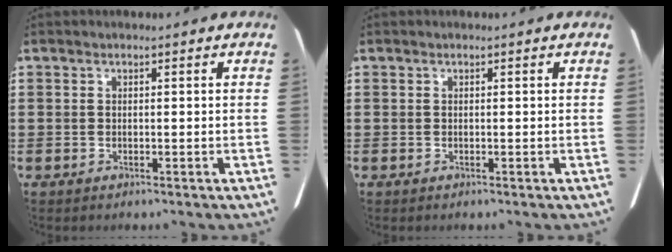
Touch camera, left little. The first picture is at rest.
{"total": 0.0}